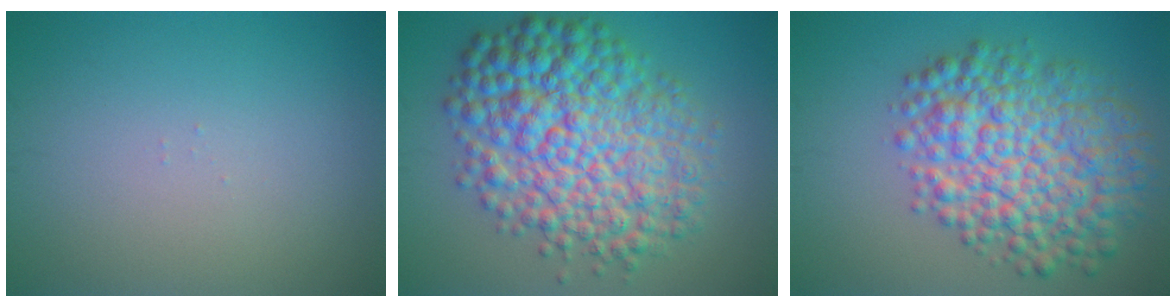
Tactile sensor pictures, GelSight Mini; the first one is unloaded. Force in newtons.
{"total": 10.9, "press": 10.9, "slide": 0.0}
{"total": 9.5, "press": 9.5, "slide": 0.3}